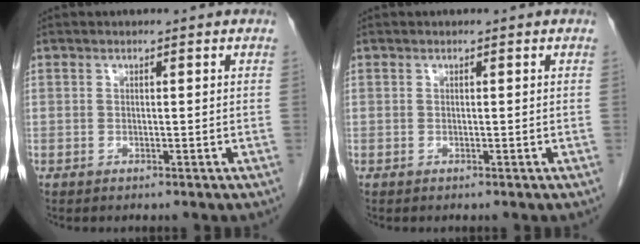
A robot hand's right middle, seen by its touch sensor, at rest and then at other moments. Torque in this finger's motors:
{"motor_torque": [0.49, -0.40, 0.05, 0.01]}